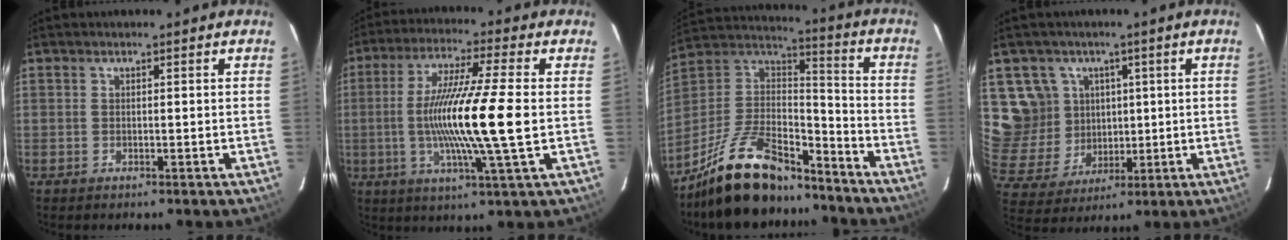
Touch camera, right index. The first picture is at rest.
{"total": 15.8, "force": [-1.2, -0.5, 15.7], "torque": [-0.284, -0.012, -0.025]}
{"total": 21.4, "force": [-16.3, 7.8, 11.4], "torque": [-0.238, 0.004, -0.273]}
{"total": 11.4, "force": [4.3, 10.3, 2.3], "torque": [-0.070, 0.004, 0.099]}